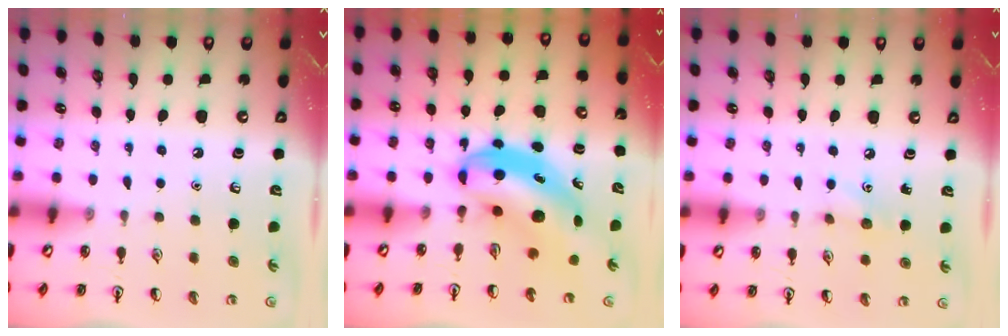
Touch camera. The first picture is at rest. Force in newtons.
{"total": 6.8, "press": 6.6, "slide": 1.9}
{"total": 5.7, "press": 5.4, "slide": 1.8}